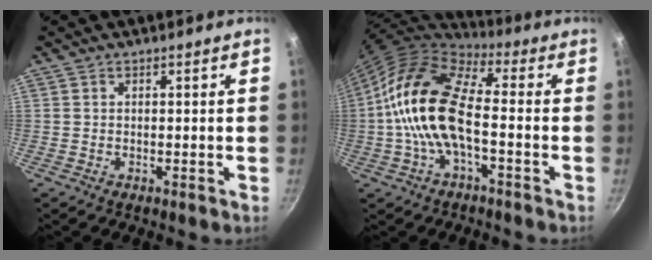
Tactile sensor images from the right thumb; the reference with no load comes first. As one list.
[{"total": 15.6, "force": [-1.7, 7.2, 13.8], "torque": [-0.250, 0.034, -0.045]}]